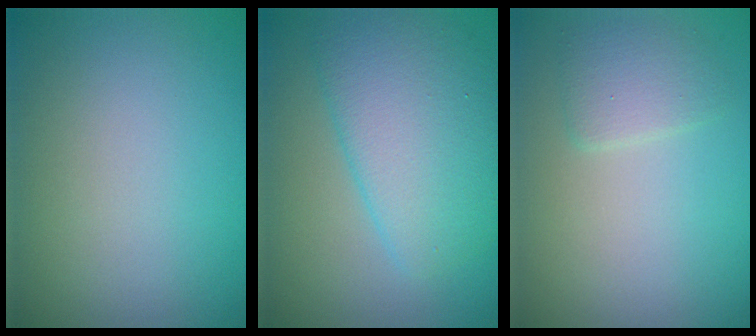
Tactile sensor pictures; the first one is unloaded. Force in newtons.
{"total": 6.1, "press": 6.1, "slide": 0.1}
{"total": 1.8, "press": 1.8, "slide": 0.1}